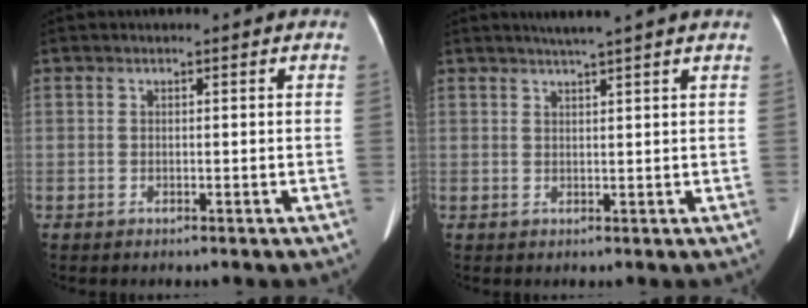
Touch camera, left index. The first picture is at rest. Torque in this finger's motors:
{"motor_torque": [0.63, -0.99, 0.00, 0.04]}